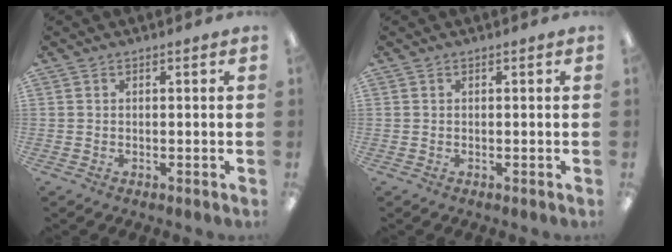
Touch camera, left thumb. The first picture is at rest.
{"total": 0.0}